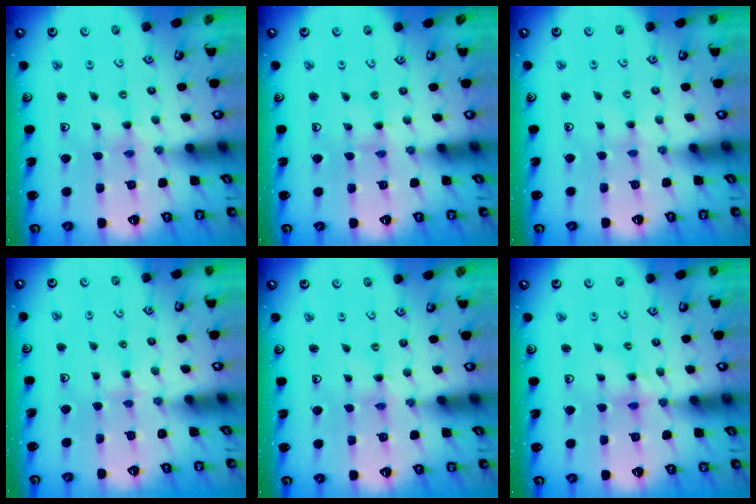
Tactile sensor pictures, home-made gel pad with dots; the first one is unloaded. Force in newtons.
{"total": 0.0}
{"total": 0.0}
{"total": 2.5, "press": 2.5, "slide": 0.4}
{"total": 0.0}
{"total": 6.2, "press": 6.2, "slide": 0.5}